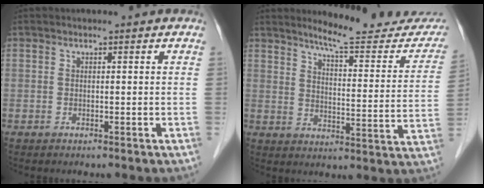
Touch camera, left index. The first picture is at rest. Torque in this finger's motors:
{"motor_torque": [0.63, -1.51, 0.17, 0.04]}